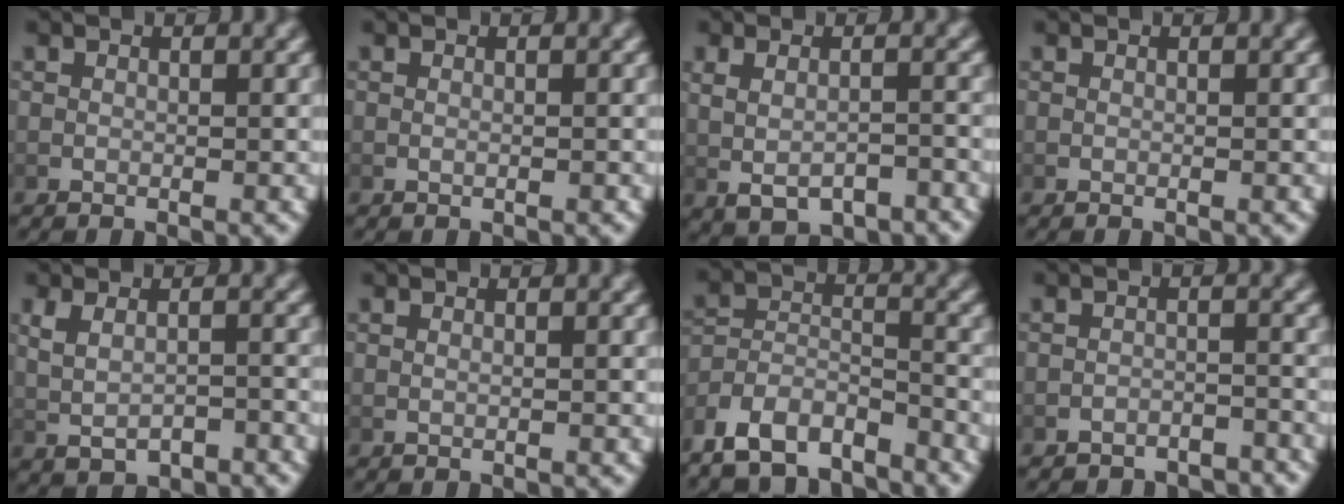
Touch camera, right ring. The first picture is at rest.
{"total": 0.0}
{"total": 3.5, "force": [-1.2, 2.2, 2.5], "torque": [-0.047, -0.010, -0.008]}
{"total": 0.0}
{"total": 2.7, "force": [-0.5, 1.7, 2.1], "torque": [-0.035, -0.002, 0.001]}
{"total": 0.0}
{"total": 8.5, "force": [-5.9, 5.4, 2.9], "torque": [-0.091, -0.043, -0.092]}
{"total": 3.9, "force": [-3.8, 0.5, 0.0], "torque": [0.004, -0.006, -0.065]}